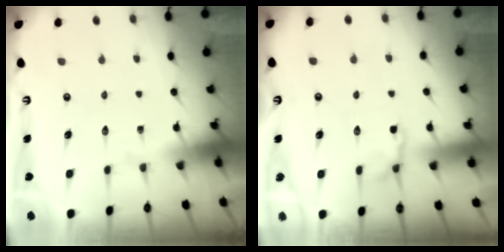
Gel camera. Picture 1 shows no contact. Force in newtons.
{"total": 3.7, "press": 3.3, "slide": 1.7}